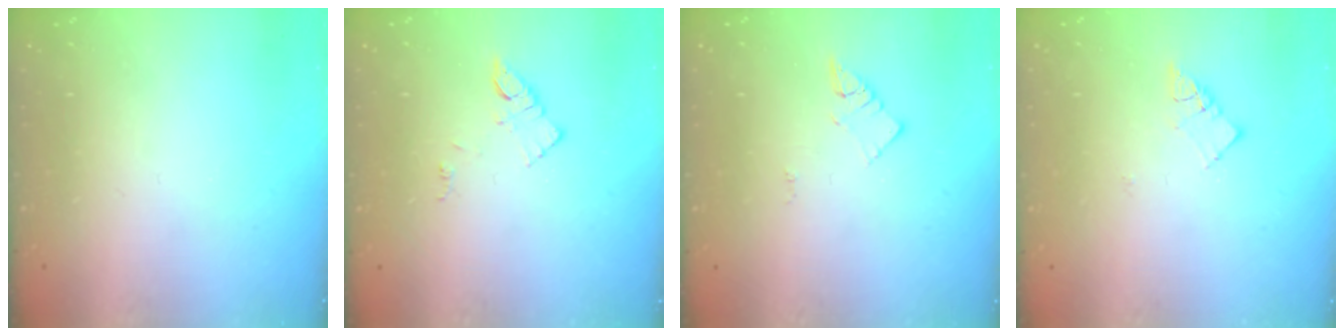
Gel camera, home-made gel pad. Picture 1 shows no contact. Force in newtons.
{"total": 5.8, "press": 5.8, "slide": 0.6}
{"total": 3.0, "press": 3.0, "slide": 0.4}
{"total": 5.4, "press": 5.4, "slide": 0.1}